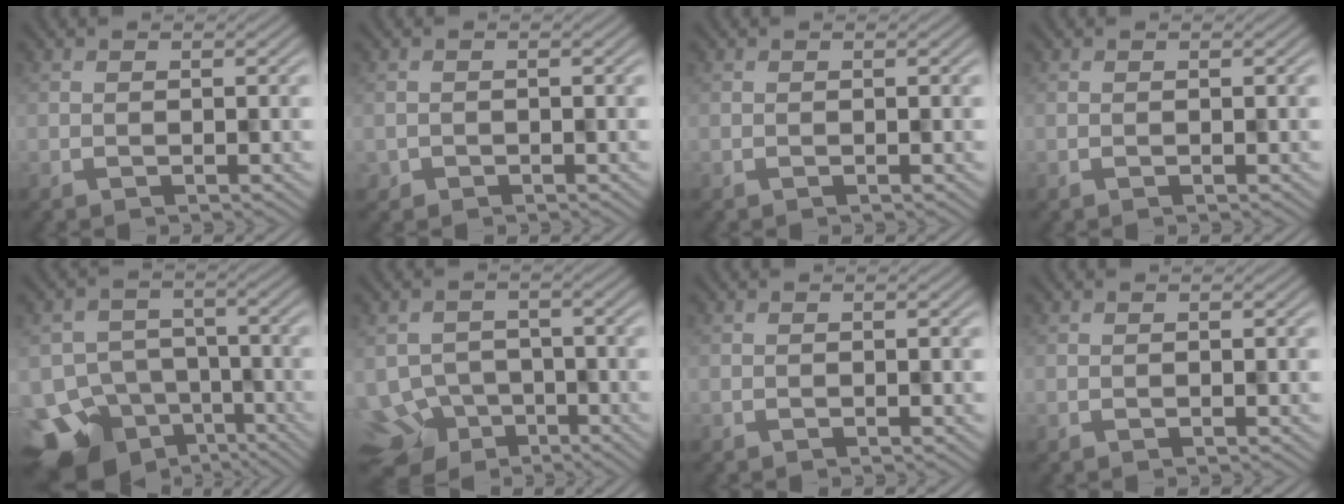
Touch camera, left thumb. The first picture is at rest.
{"total": 0.8, "force": [-0.3, 0.7, -0.3], "torque": [0.009, -0.001, -0.005]}
{"total": 0.0}
{"total": 0.0}
{"total": 14.0, "force": [-9.6, 9.1, 4.6], "torque": [-0.116, -0.041, -0.126]}
{"total": 8.0, "force": [-5.2, 5.4, 2.7], "torque": [-0.055, -0.018, -0.076]}
{"total": 0.0}
{"total": 0.0}